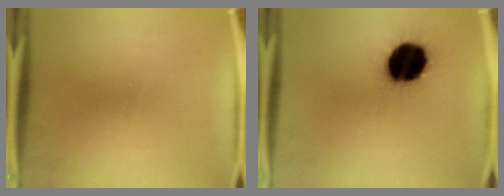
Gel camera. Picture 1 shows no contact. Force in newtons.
{"total": 18.5}